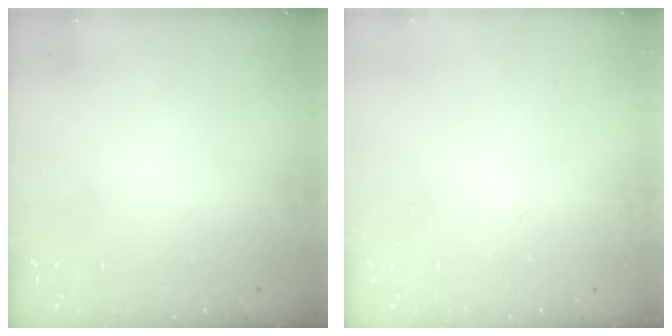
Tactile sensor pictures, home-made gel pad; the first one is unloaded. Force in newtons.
{"total": 0.0}